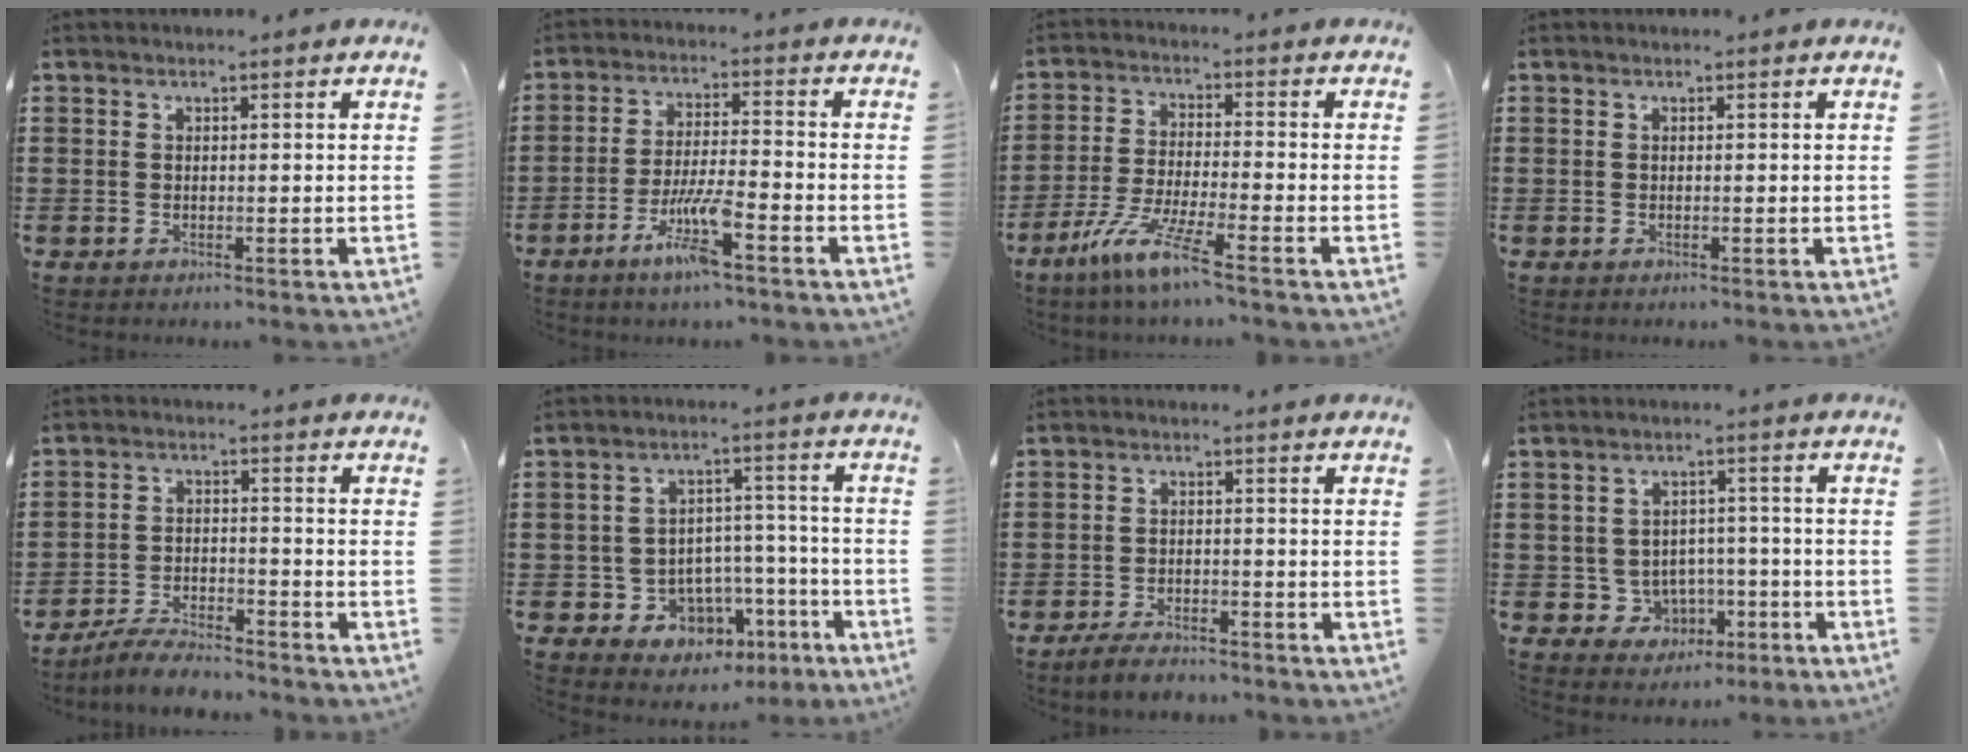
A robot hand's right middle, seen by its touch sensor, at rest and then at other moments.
{"total": 7.6, "force": [-4.3, 0.9, 6.2], "torque": [-0.131, -0.009, -0.083]}
{"total": 7.7, "force": [-5.6, 0.1, 5.4], "torque": [-0.118, -0.015, -0.109]}
{"total": 0.0}
{"total": 5.1, "force": [-4.8, 0.6, 1.5], "torque": [-0.033, 0.004, -0.096]}
{"total": 6.9, "force": [-4.3, 5.2, 1.6], "torque": [-0.036, 0.031, -0.074]}
{"total": 3.7, "force": [-3.5, 1.0, 0.9], "torque": [-0.023, 0.006, -0.073]}
{"total": 4.3, "force": [-1.9, 3.7, 1.2], "torque": [-0.034, 0.011, -0.037]}